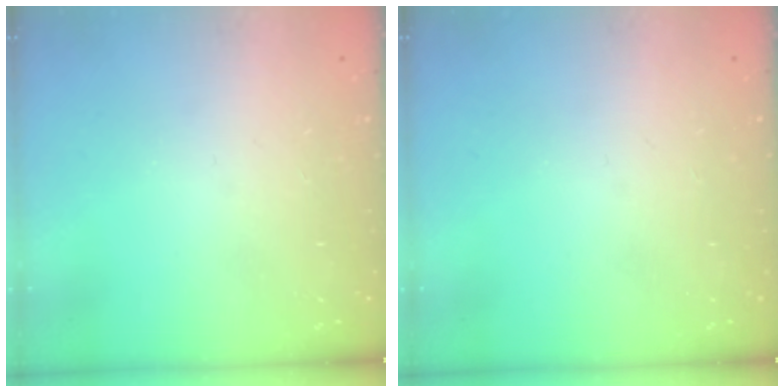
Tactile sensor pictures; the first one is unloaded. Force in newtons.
{"total": 0.0}